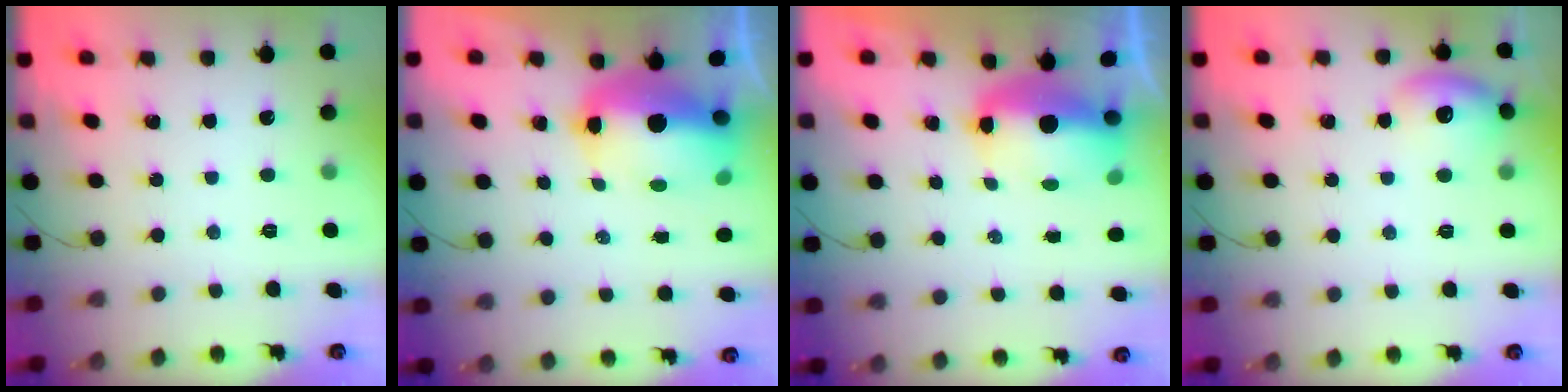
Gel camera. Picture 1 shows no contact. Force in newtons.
{"total": 11.3, "press": 11.0, "slide": 2.4}
{"total": 7.8, "press": 7.7, "slide": 1.4}
{"total": 9.9, "press": 9.8, "slide": 1.2}